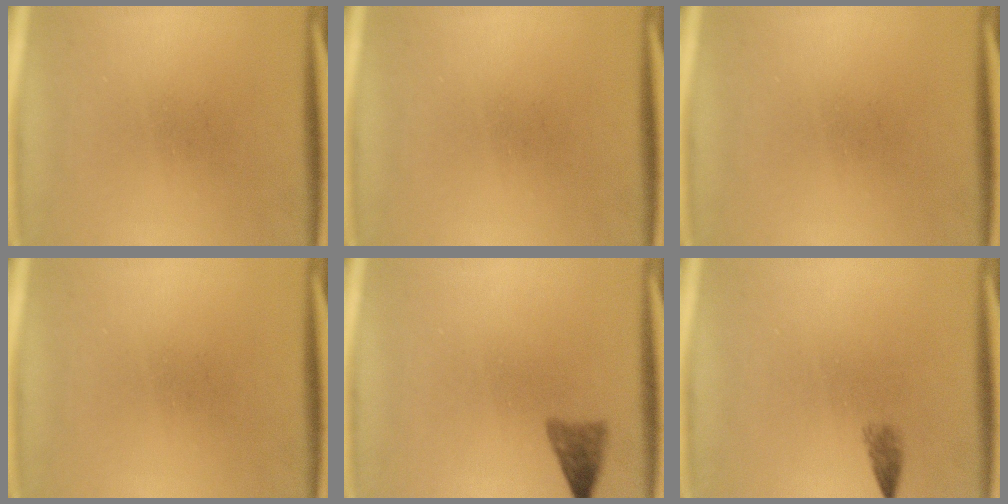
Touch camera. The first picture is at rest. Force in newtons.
{"total": 0.0}
{"total": 0.0}
{"total": 0.0}
{"total": 2.4}
{"total": 1.3}